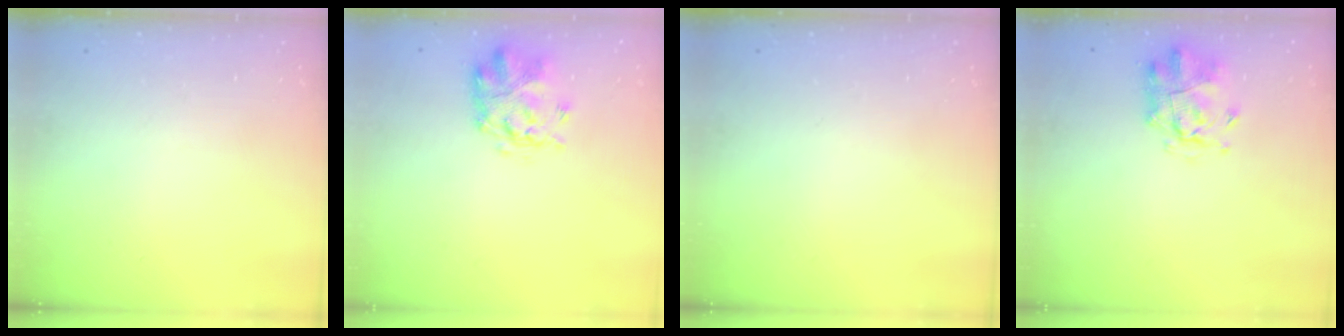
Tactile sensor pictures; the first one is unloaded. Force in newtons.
{"total": 3.8, "press": 3.4, "slide": 1.7}
{"total": 0.0}
{"total": 3.4, "press": 3.1, "slide": 1.5}